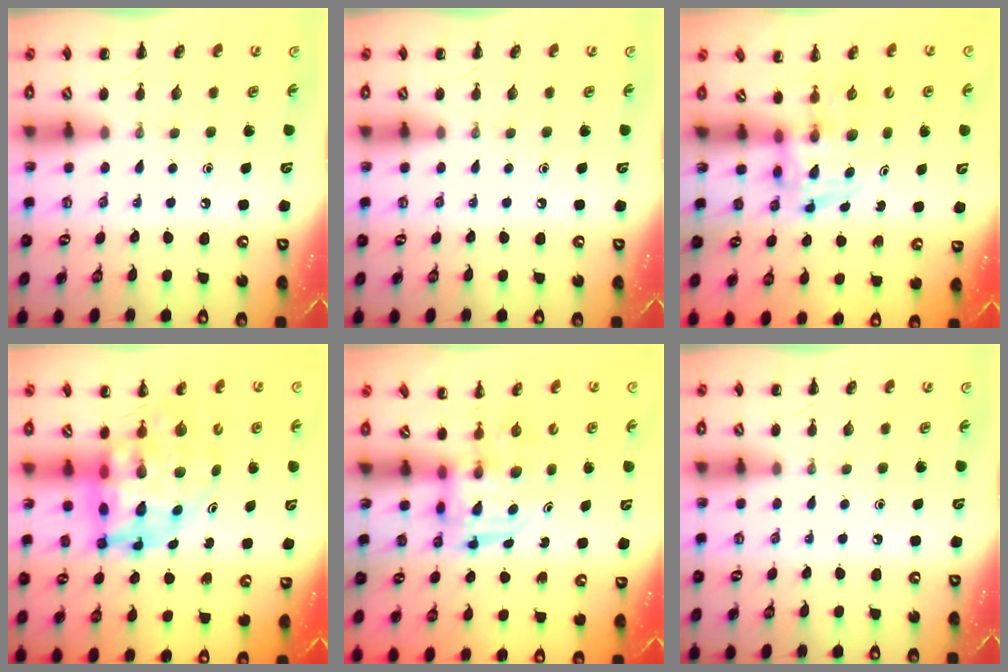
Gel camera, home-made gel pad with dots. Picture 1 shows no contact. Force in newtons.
{"total": 0.0}
{"total": 3.7, "press": 3.7, "slide": 0.6}
{"total": 12.8, "press": 12.3, "slide": 3.7}
{"total": 3.0, "press": 3.0, "slide": 0.3}
{"total": 0.0}